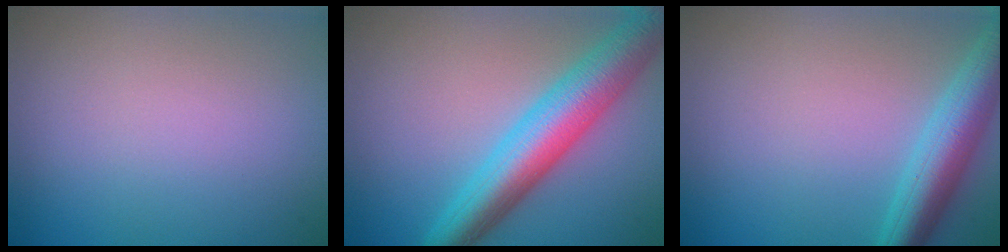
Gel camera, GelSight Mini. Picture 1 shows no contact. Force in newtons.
{"total": 7.6, "press": 7.6, "slide": 0.3}
{"total": 5.4, "press": 5.4, "slide": 0.1}